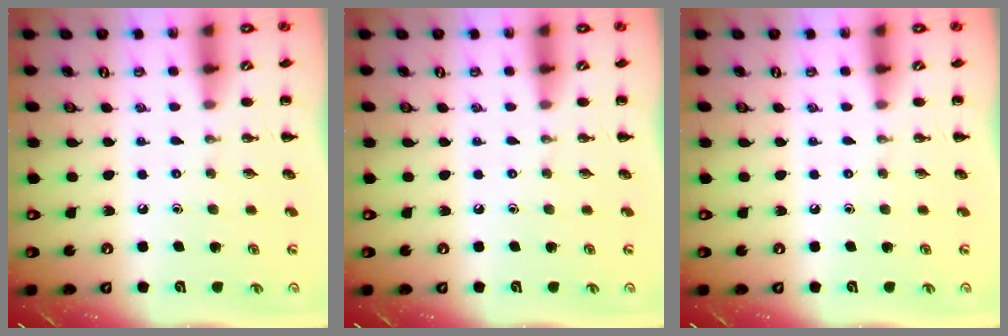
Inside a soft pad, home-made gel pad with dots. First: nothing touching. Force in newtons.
{"total": 0.0}
{"total": 0.0}